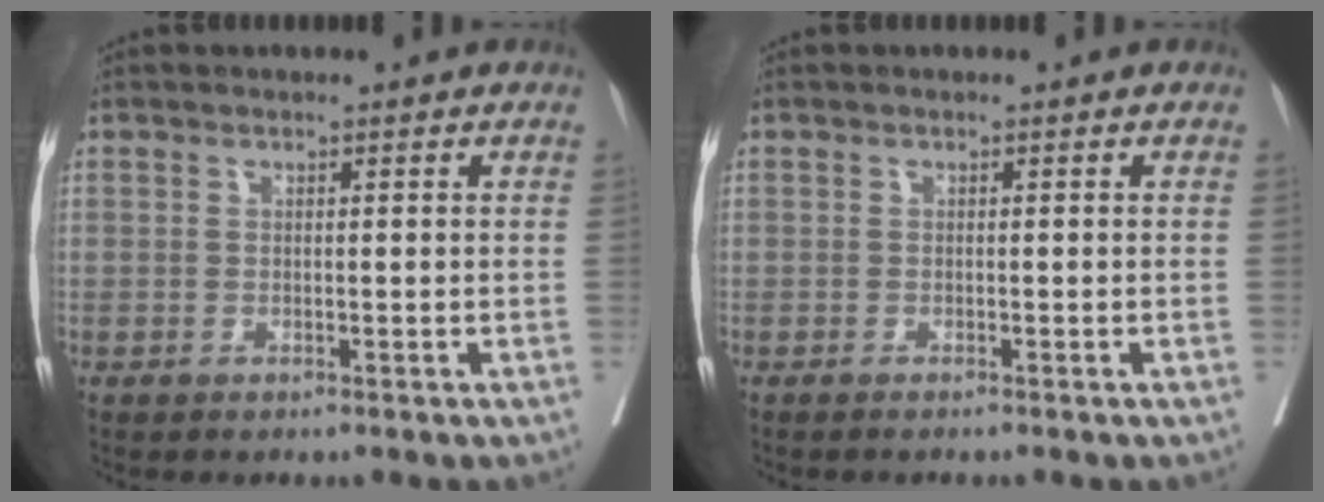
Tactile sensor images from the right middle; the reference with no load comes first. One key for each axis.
{"total": 1.5, "fx": -1.3, "fy": -0.1, "fz": 0.8, "tx": -0.008, "ty": 0.000, "tz": -0.016}